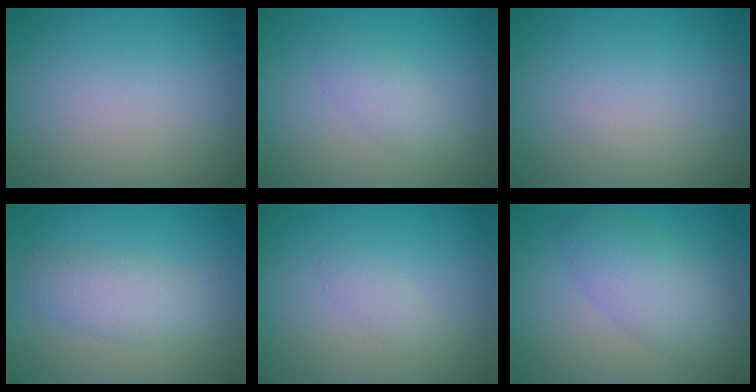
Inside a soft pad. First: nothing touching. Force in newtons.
{"total": 1.8, "press": 1.8, "slide": 0.1}
{"total": 0.0}
{"total": 3.3, "press": 3.3, "slide": 0.1}
{"total": 1.1, "press": 1.1, "slide": 0.0}
{"total": 4.4, "press": 4.4, "slide": 0.1}